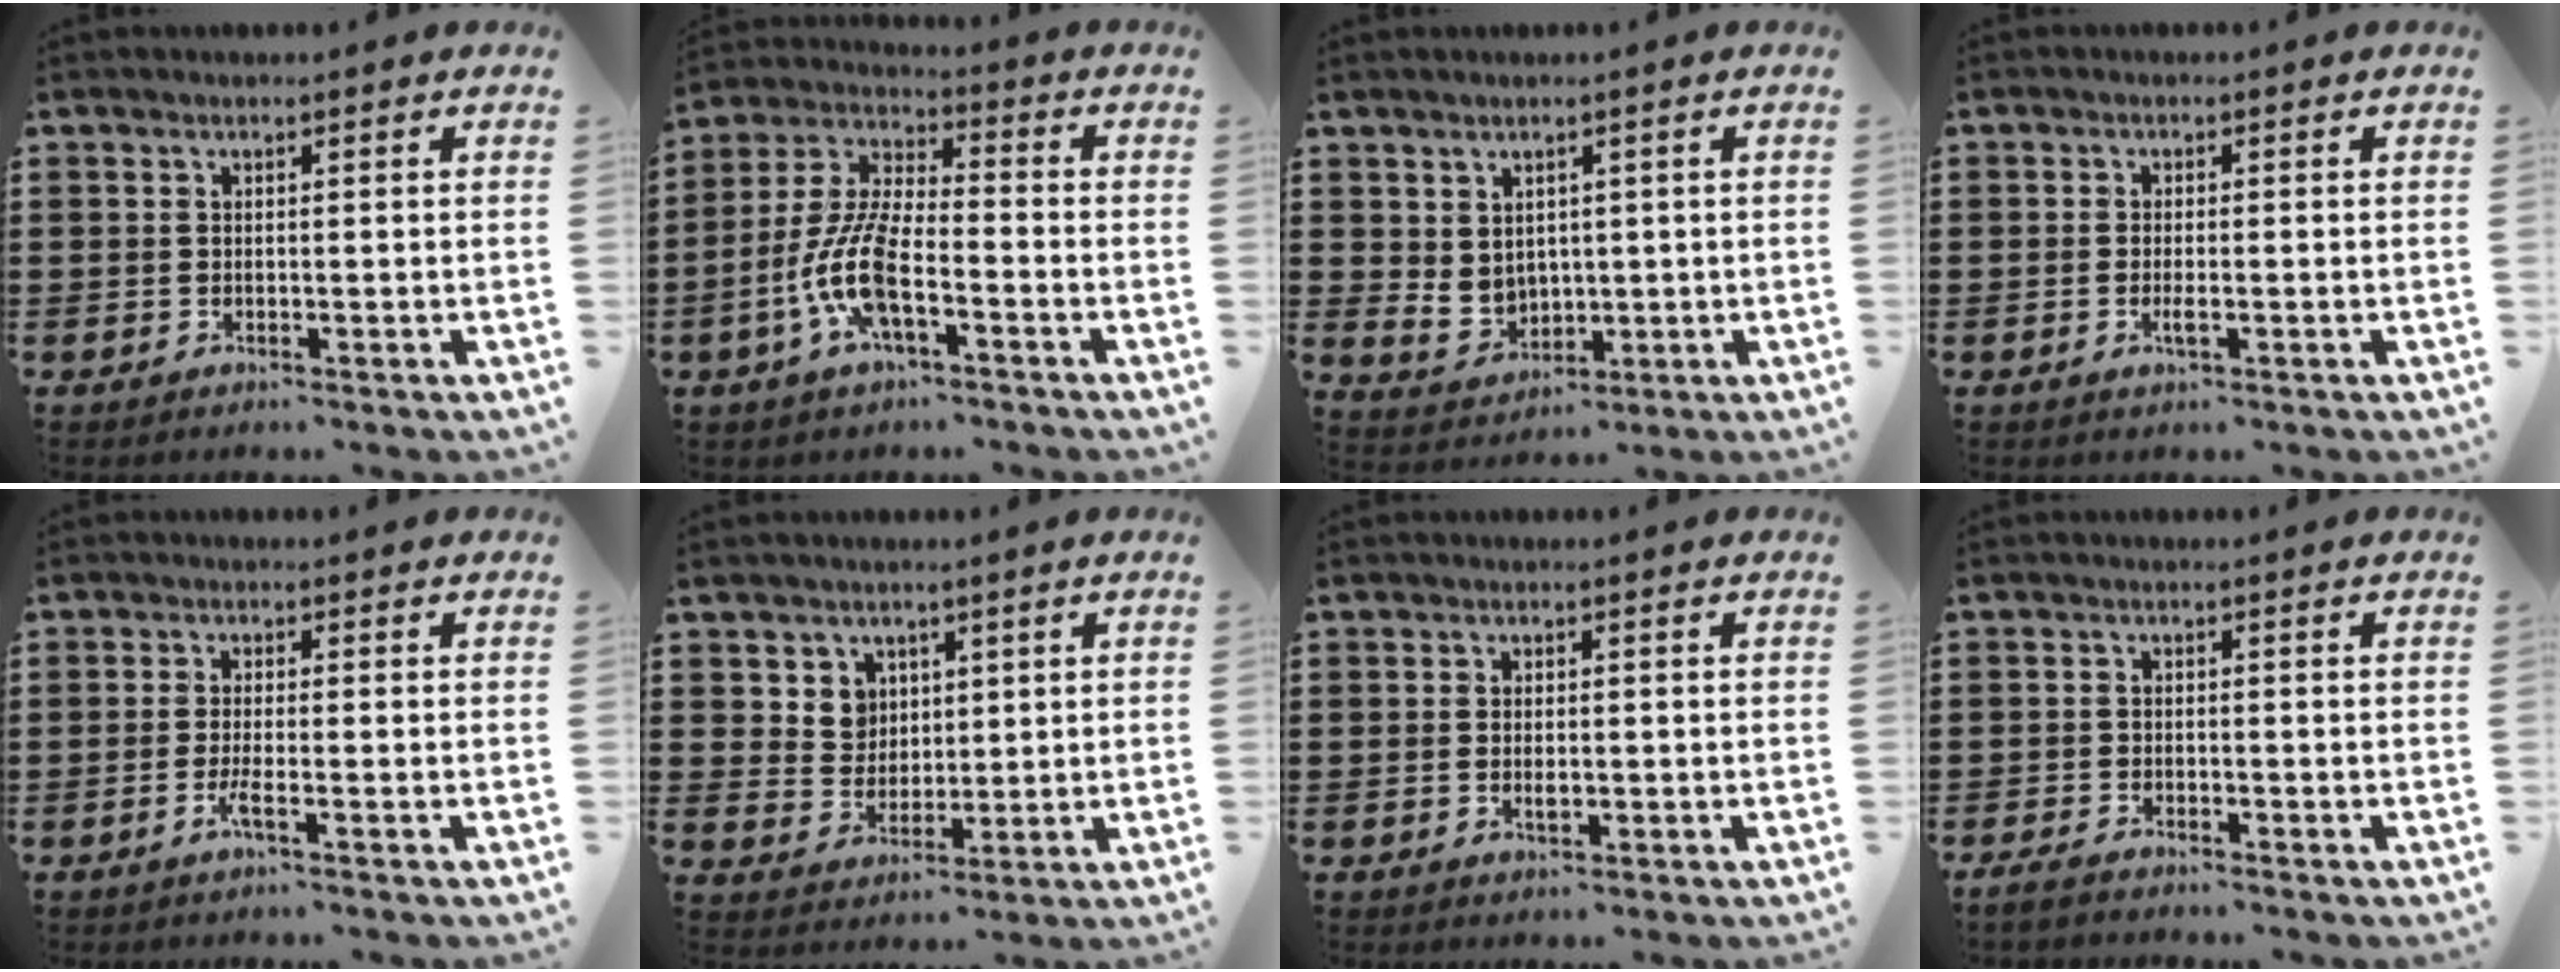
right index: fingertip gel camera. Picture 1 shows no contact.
{"total": 9.8, "force": [-3.7, 3.2, 8.5], "torque": [-0.203, -0.011, -0.076]}
{"total": 3.6, "force": [1.9, 2.9, 1.1], "torque": [-0.027, -0.005, 0.034]}
{"total": 1.9, "force": [-0.7, 0.4, 1.7], "torque": [-0.047, -0.010, -0.015]}
{"total": 2.7, "force": [-1.3, 0.0, 2.4], "torque": [-0.054, -0.011, -0.028]}
{"total": 4.9, "force": [2.3, 4.2, 0.8], "torque": [-0.030, 0.008, 0.041]}
{"total": 1.5, "force": [-0.3, 0.6, 1.4], "torque": [-0.026, -0.001, -0.006]}
{"total": 1.6, "force": [-1.6, 0.2, 0.3], "torque": [-0.009, 0.001, -0.031]}